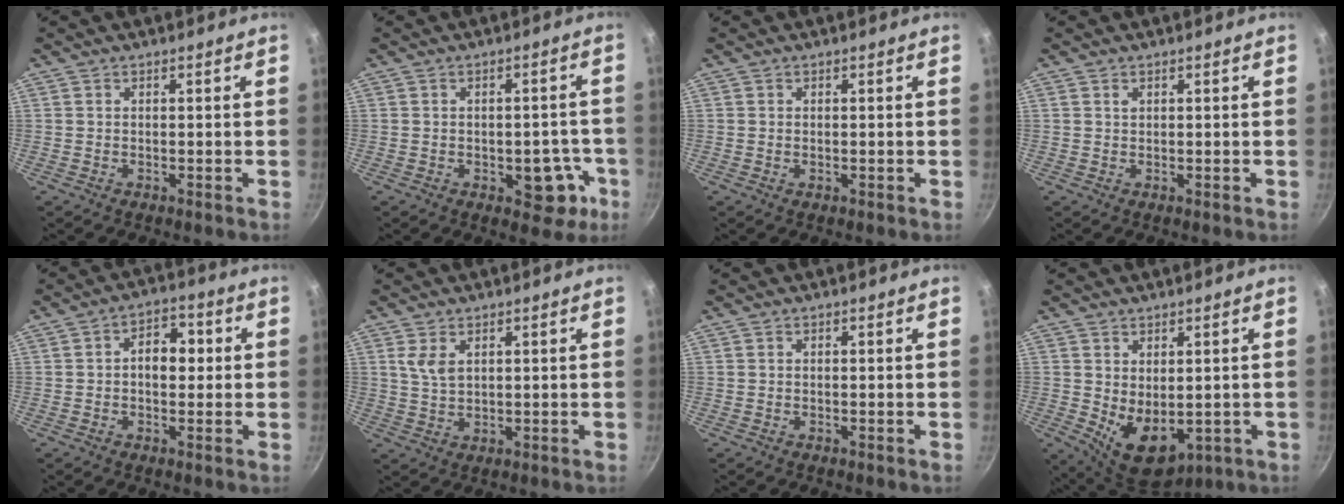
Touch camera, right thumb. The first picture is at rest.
{"total": 7.8, "force": [-3.0, 4.3, 5.7], "torque": [-0.036, 0.023, -0.031]}
{"total": 0.0}
{"total": 0.8, "force": [0.4, 0.5, 0.4], "torque": [-0.004, -0.001, 0.008]}
{"total": 7.7, "force": [0.5, 4.9, 5.9], "torque": [-0.064, 0.019, 0.000]}
{"total": 3.8, "force": [1.6, 2.1, 2.8], "torque": [-0.052, -0.009, 0.040]}
{"total": 0.0}
{"total": 10.3, "force": [-1.4, 6.0, 8.2], "torque": [-0.115, -0.012, 0.007]}